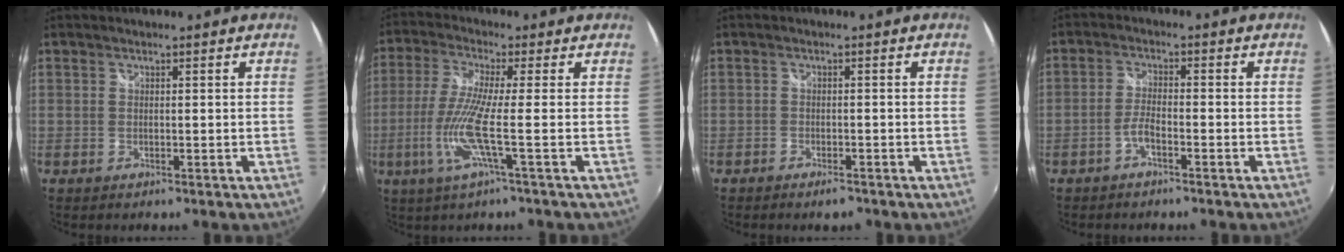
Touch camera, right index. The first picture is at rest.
{"total": 9.0, "force": [-2.7, -1.0, 8.5], "torque": [-0.187, -0.012, -0.049]}
{"total": 2.8, "force": [-2.2, 1.1, 1.3], "torque": [-0.034, -0.009, -0.039]}
{"total": 2.9, "force": [-1.9, 0.6, 2.2], "torque": [-0.055, 0.006, -0.039]}